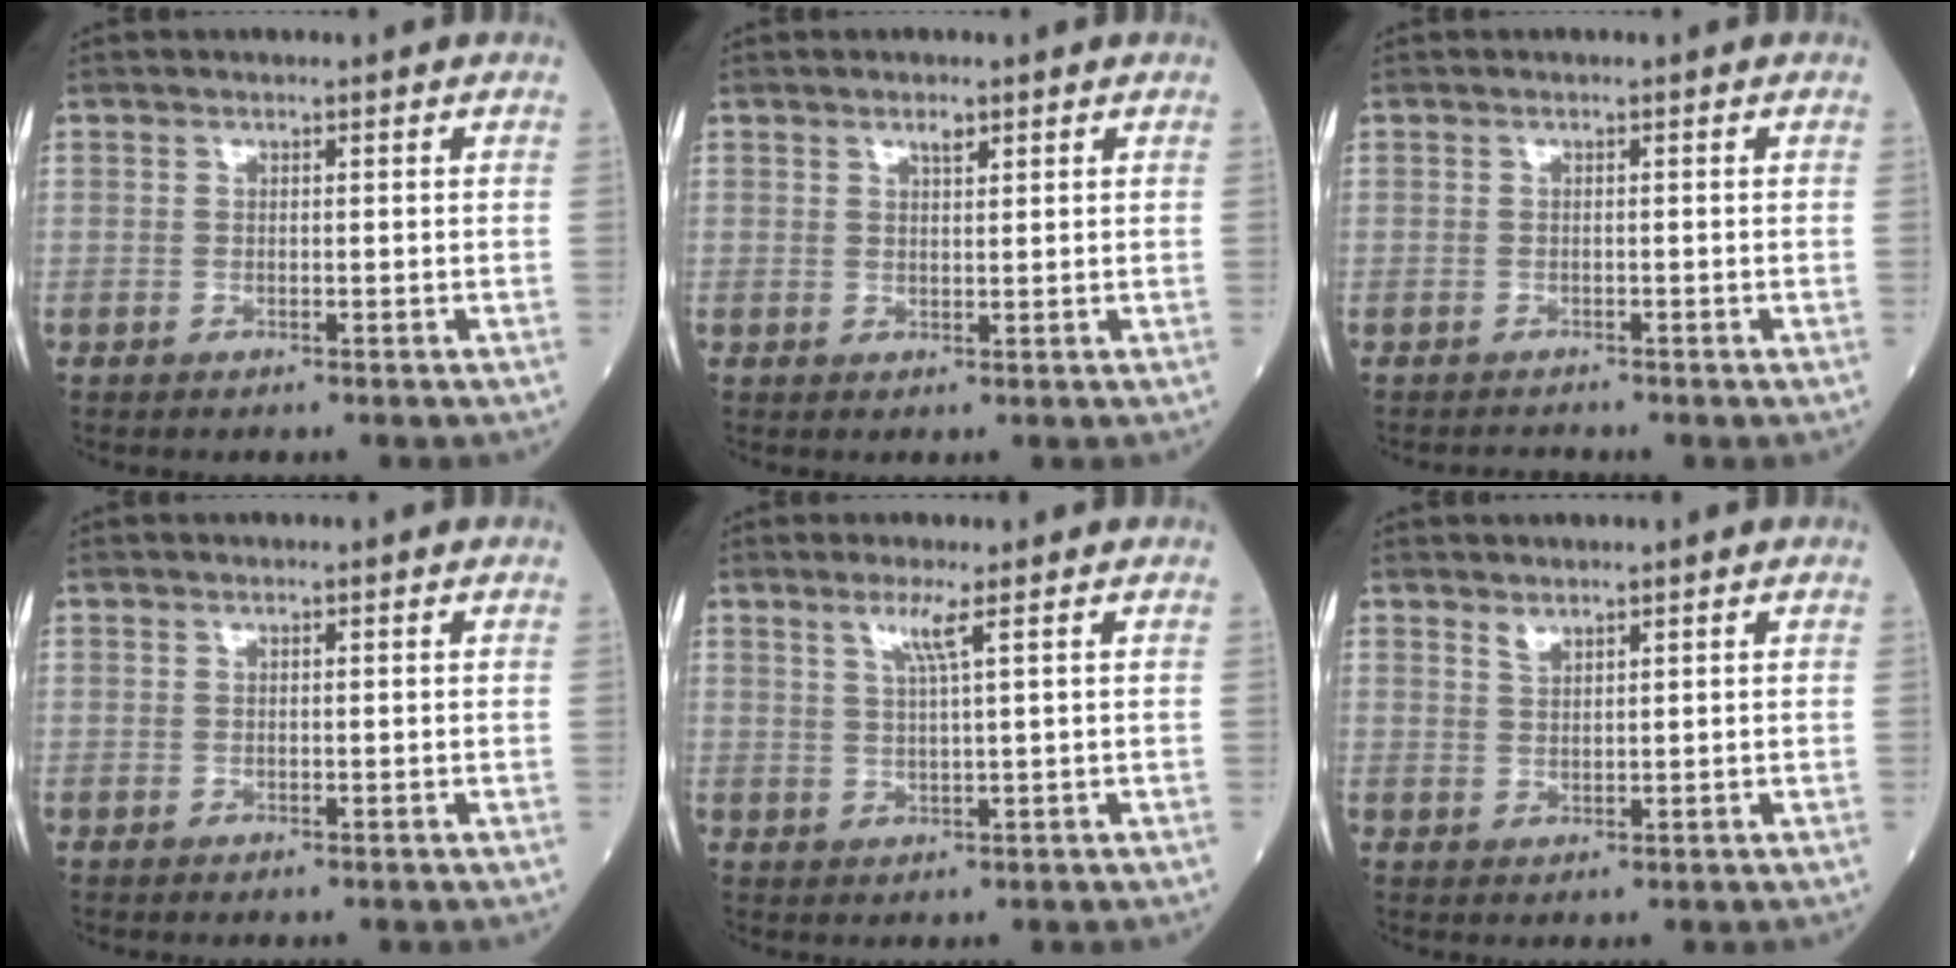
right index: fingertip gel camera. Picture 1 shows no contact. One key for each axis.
{"total": 1.4, "fx": 1.0, "fy": 0.5, "fz": 1.0, "tx": -0.017, "ty": -0.001, "tz": 0.017}
{"total": 0.9, "fx": -0.9, "fy": -0.2, "fz": -0.2, "tx": 0.001, "ty": -0.007, "tz": -0.013}
{"total": 0.0}
{"total": 3.0, "fx": 1.5, "fy": -0.7, "fz": 2.5, "tx": -0.054, "ty": -0.002, "tz": 0.032}
{"total": 1.3, "fx": 1.2, "fy": 0.3, "fz": 0.5, "tx": -0.011, "ty": -0.004, "tz": 0.024}